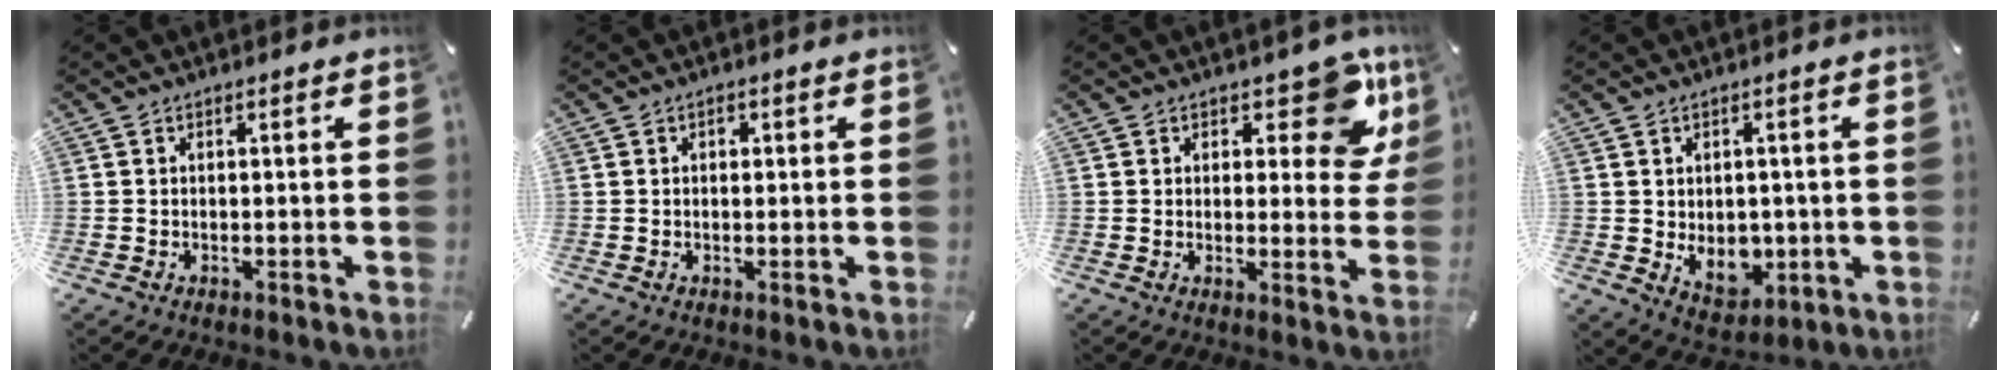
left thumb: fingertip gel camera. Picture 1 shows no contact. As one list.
[{"total": 1.2, "force": [0.2, 1.0, 0.7], "torque": [-0.006, 0.003, 0.000]}, {"total": 10.8, "force": [6.5, 5.6, 6.5], "torque": [-0.063, -0.045, 0.110]}, {"total": 7.5, "force": [-0.9, 6.0, 4.4], "torque": [-0.050, -0.004, -0.015]}]